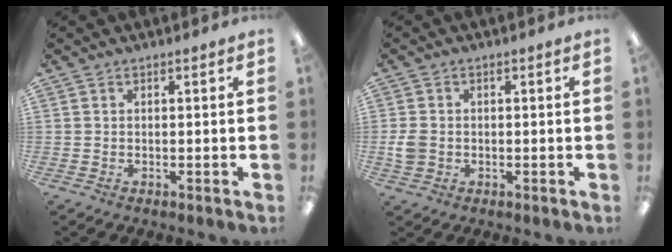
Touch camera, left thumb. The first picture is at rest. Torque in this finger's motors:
{"motor_torque": [-0.23, 0.18, 0.35, -0.29, 0.05]}